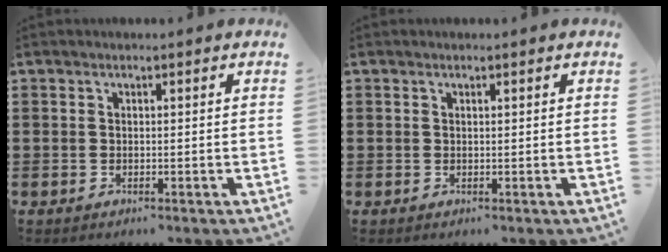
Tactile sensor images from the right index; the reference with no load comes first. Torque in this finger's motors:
{"motor_torque": [-0.16, -0.17, 0.01, -0.01]}